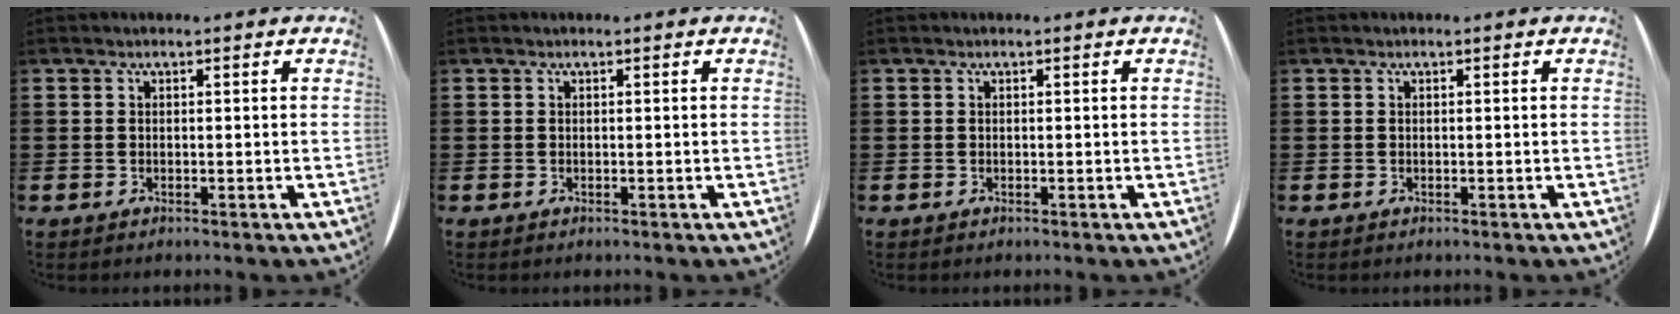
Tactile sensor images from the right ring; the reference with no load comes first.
{"total": 0.0}
{"total": 0.0}
{"total": 0.0}